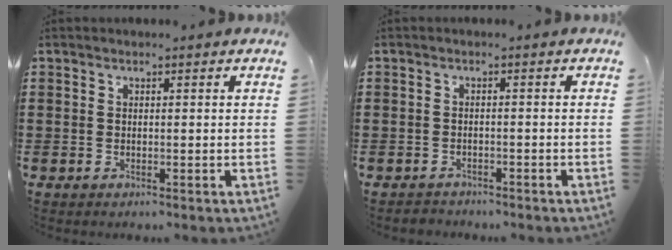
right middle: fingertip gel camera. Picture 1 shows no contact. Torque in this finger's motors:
{"motor_torque": [0.16, 0.18, -0.02, 0.00]}